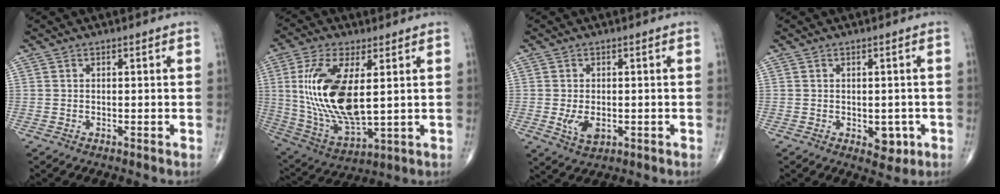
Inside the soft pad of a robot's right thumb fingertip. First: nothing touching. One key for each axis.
{"total": 18.5, "fx": 2.7, "fy": 8.0, "fz": 16.5, "tx": -0.337, "ty": -0.021, "tz": 0.065}
{"total": 4.3, "fx": -0.8, "fy": 2.6, "fz": 3.4, "tx": -0.058, "ty": -0.007, "tz": -0.008}
{"total": 3.9, "fx": -1.1, "fy": 2.5, "fz": 2.7, "tx": -0.011, "ty": 0.001, "tz": -0.008}